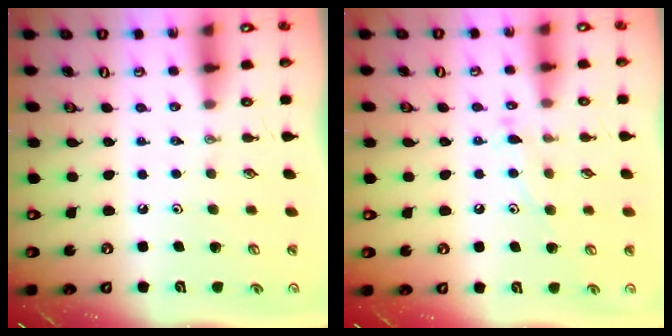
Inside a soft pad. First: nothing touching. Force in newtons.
{"total": 7.9, "press": 7.9, "slide": 0.6}